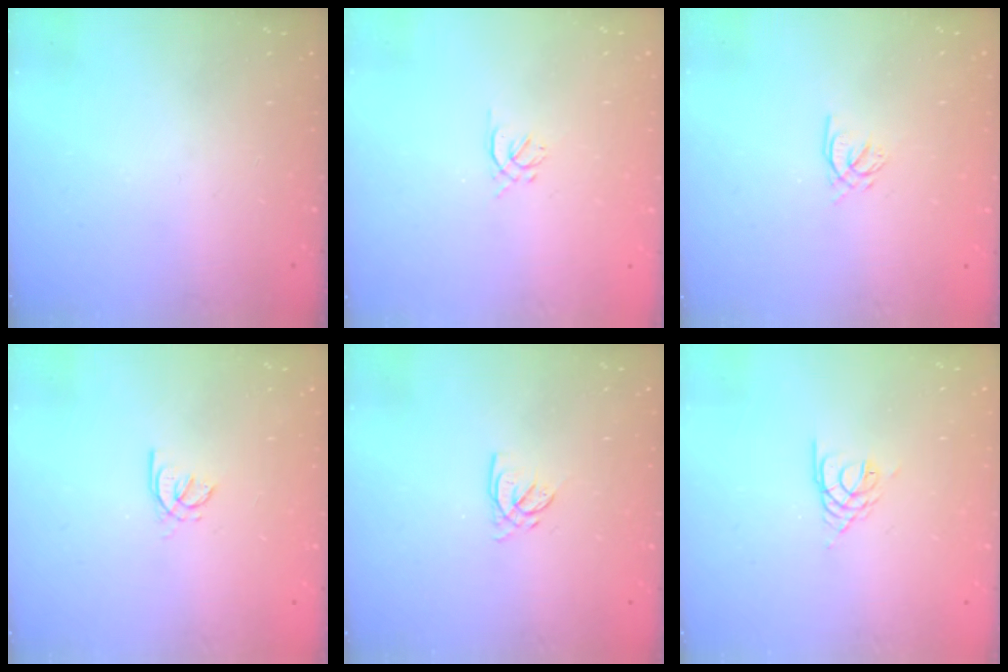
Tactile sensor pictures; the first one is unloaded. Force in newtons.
{"total": 1.6, "press": 1.5, "slide": 0.6}
{"total": 2.4, "press": 2.4, "slide": 0.3}
{"total": 1.4, "press": 1.3, "slide": 0.4}
{"total": 2.8, "press": 2.8, "slide": 0.1}
{"total": 3.4, "press": 3.4, "slide": 0.6}